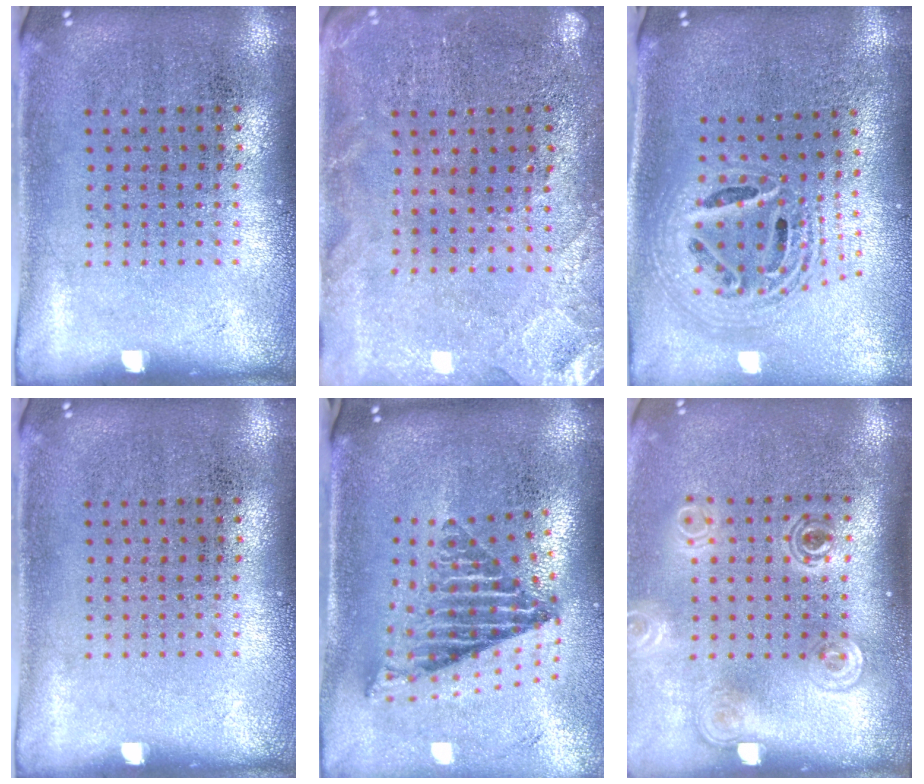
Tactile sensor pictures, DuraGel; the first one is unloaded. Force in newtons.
{"total": 0.5, "press": 0.5, "slide": 0.2}
{"total": 2.3, "press": 1.8, "slide": 1.6}
{"total": 0.0}
{"total": 2.7, "press": 1.7, "slide": 2.1}
{"total": 1.8, "press": 1.4, "slide": 1.2}